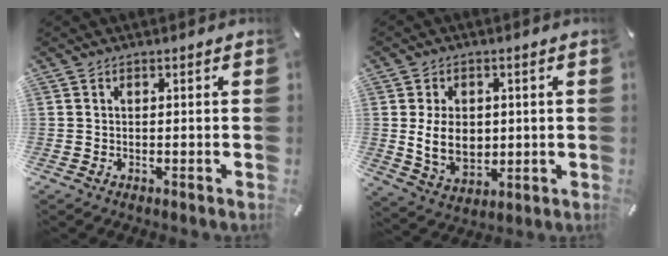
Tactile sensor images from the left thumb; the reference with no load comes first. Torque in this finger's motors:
{"motor_torque": [0.24, 0.35, 1.03, -0.17, 0.31]}